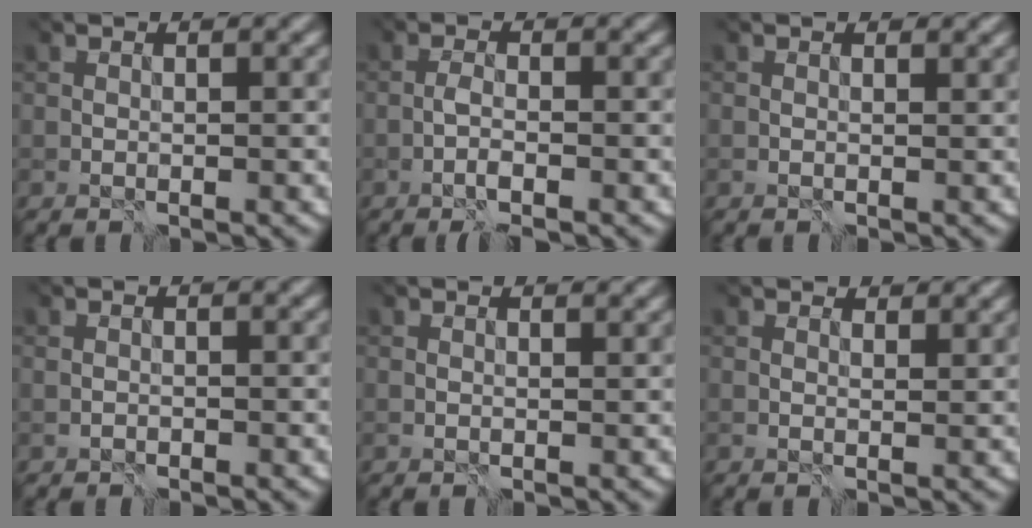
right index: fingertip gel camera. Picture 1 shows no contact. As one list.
[{"total": 4.1, "force": [-3.8, -0.2, 1.5], "torque": [-0.028, 0.002, -0.051]}, {"total": 0.7, "force": [0.6, 0.1, 0.3], "torque": [-0.003, 0.000, 0.004]}, {"total": 1.0, "force": [-1.0, 0.1, -0.3], "torque": [0.001, 0.002, -0.015]}, {"total": 1.0, "force": [1.0, 0.0, 0.4], "torque": [-0.003, 0.001, 0.007]}, {"total": 2.2, "force": [2.1, 0.4, 0.7], "torque": [-0.008, 0.000, 0.029]}]